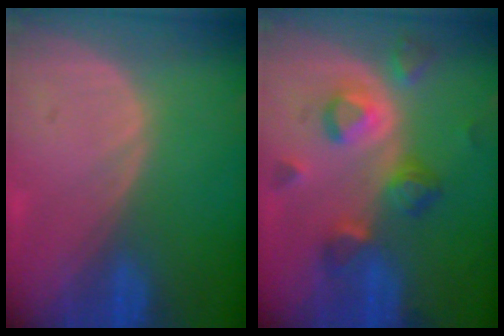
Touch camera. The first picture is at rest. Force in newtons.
{"total": 7.2, "press": 7.2, "slide": 1.0}